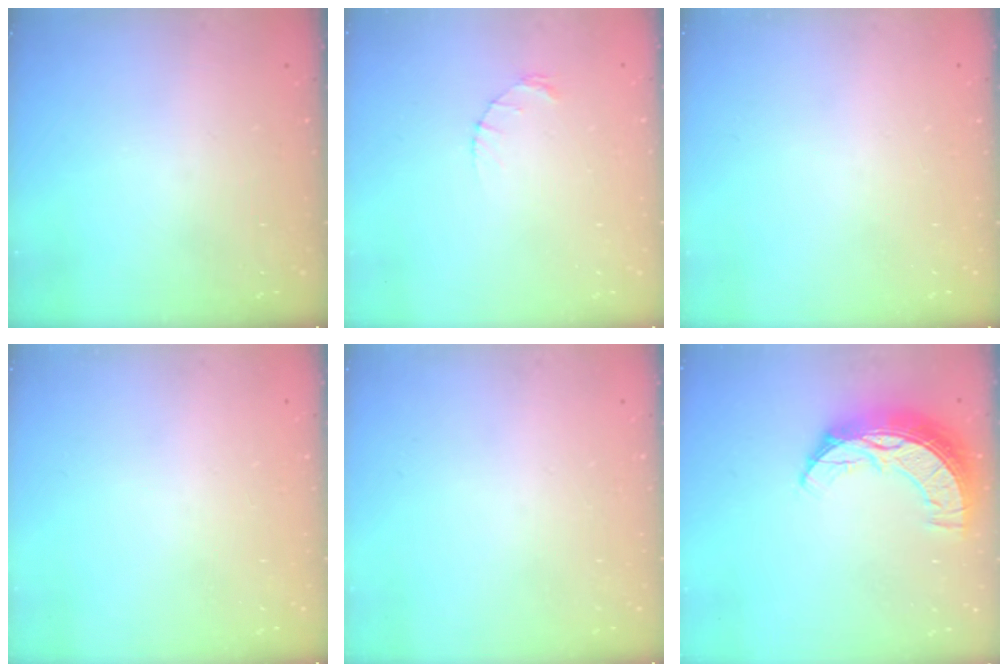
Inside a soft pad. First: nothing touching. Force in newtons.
{"total": 1.2, "press": 1.1, "slide": 0.2}
{"total": 0.0}
{"total": 0.0}
{"total": 0.0}
{"total": 13.4, "press": 13.3, "slide": 0.9}